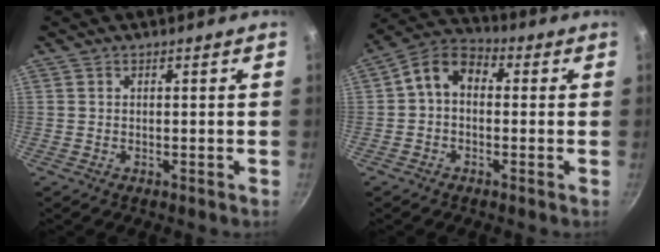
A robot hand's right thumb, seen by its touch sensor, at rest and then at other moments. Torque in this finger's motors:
{"motor_torque": [0.30, 1.88, 0.91, 0.12, 0.03]}